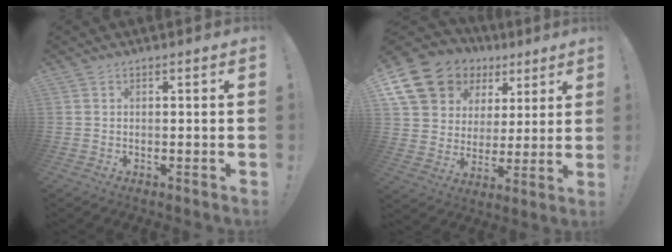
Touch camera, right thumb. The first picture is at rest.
{"total": 15.6, "force": [8.6, 11.7, 5.7], "torque": [-0.101, -0.050, 0.181]}